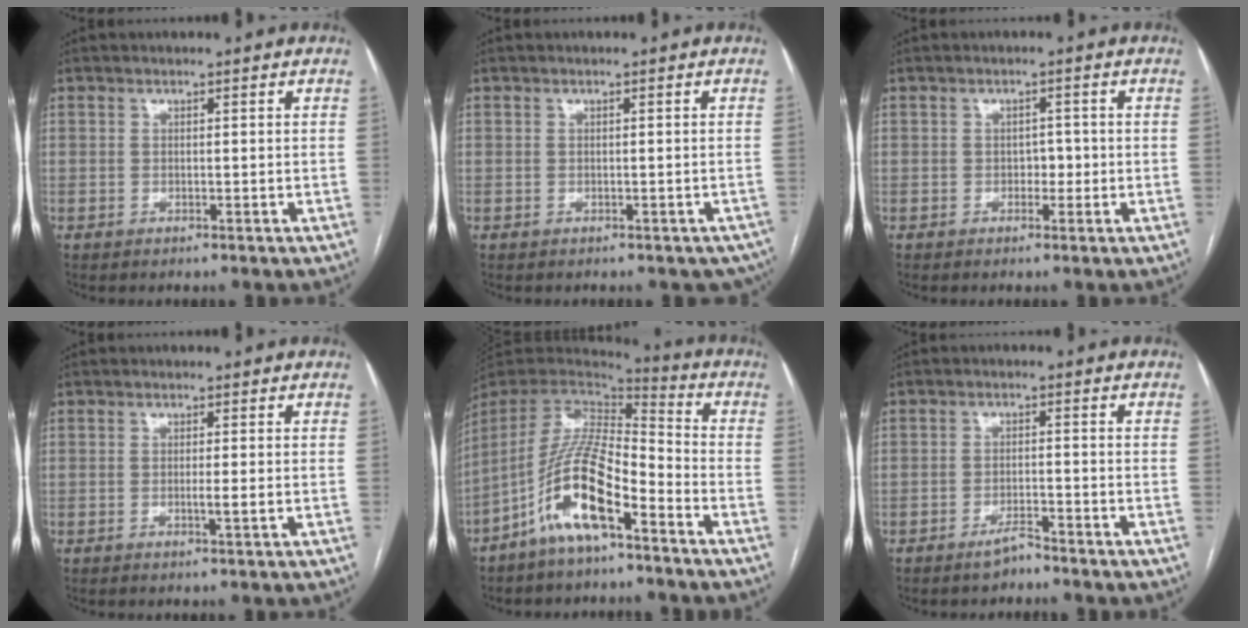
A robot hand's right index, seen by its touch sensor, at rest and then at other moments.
{"total": 5.3, "force": [-3.8, 3.3, 1.6], "torque": [0.002, 0.005, -0.041]}
{"total": 1.8, "force": [-0.4, 1.2, 1.3], "torque": [-0.011, 0.005, -0.006]}
{"total": 1.7, "force": [-0.3, -0.2, 1.6], "torque": [-0.029, -0.004, -0.004]}
{"total": 14.7, "force": [-7.9, 3.5, 11.9], "torque": [-0.241, -0.001, -0.145]}
{"total": 2.7, "force": [-2.3, 0.4, 1.3], "torque": [-0.024, -0.001, -0.040]}